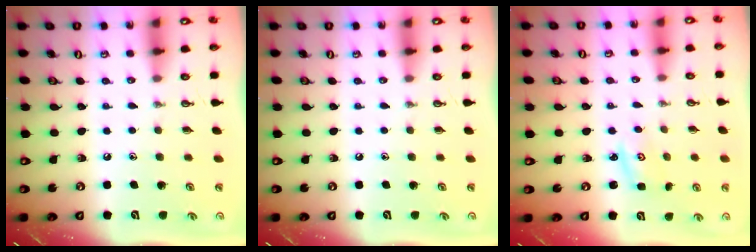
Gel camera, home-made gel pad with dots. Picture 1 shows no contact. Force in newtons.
{"total": 0.0}
{"total": 2.3, "press": 2.3, "slide": 0.3}